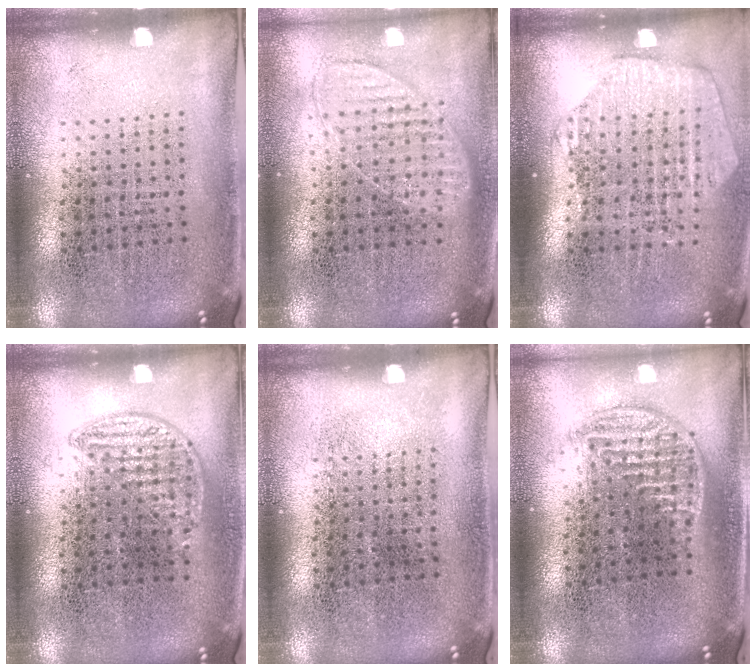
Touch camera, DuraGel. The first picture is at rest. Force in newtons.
{"total": 0.9, "press": 0.9, "slide": 0.1}
{"total": 1.8, "press": 1.7, "slide": 0.6}
{"total": 0.8, "press": 0.6, "slide": 0.5}
{"total": 0.0}
{"total": 1.3, "press": 1.1, "slide": 0.7}